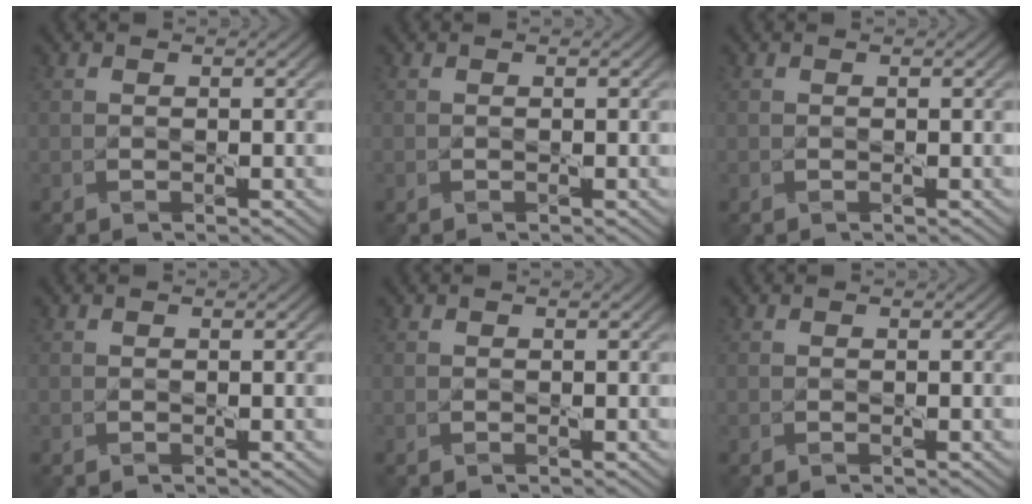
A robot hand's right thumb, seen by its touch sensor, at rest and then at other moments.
{"total": 0.0}
{"total": 0.0}
{"total": 0.0}
{"total": 0.0}
{"total": 0.0}